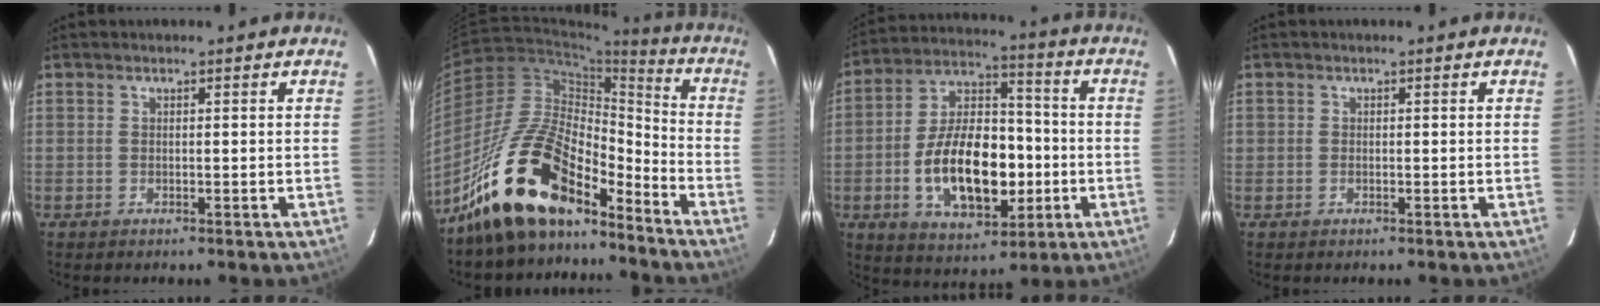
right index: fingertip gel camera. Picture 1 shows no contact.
{"total": 19.7, "force": [-15.1, 7.8, 10.1], "torque": [-0.190, 0.019, -0.271]}
{"total": 18.5, "force": [-4.0, 10.3, 14.8], "torque": [-0.283, 0.015, -0.054]}
{"total": 0.6, "force": [-0.2, 0.6, 0.2], "torque": [-0.002, -0.001, -0.004]}